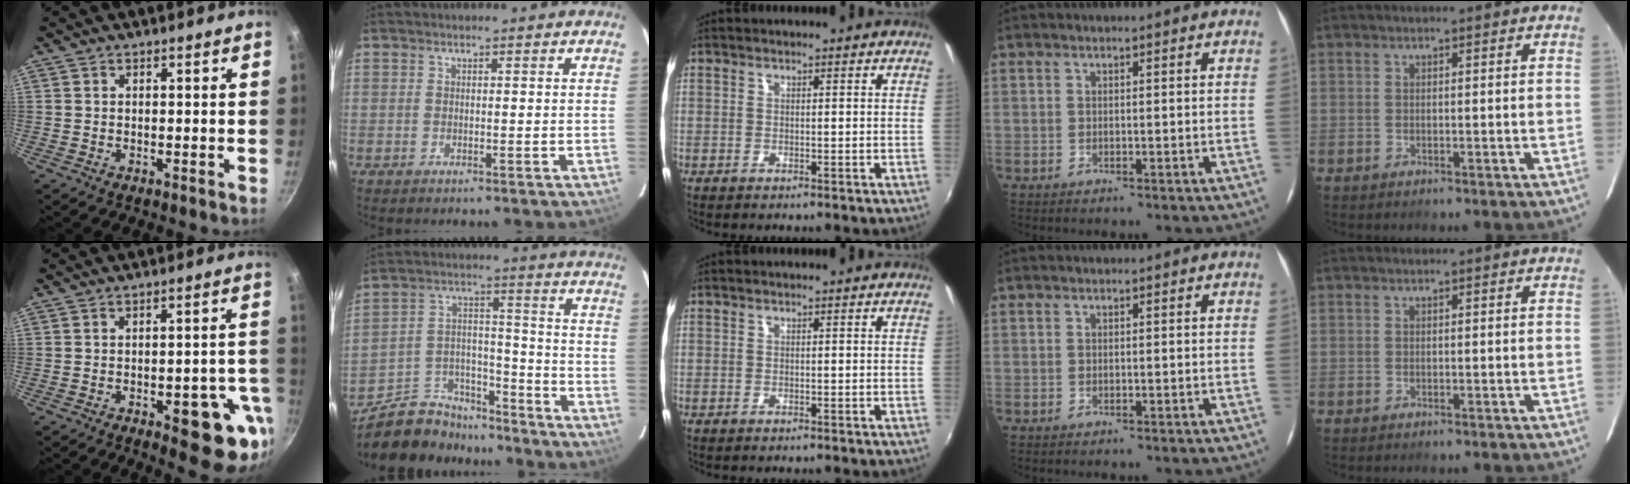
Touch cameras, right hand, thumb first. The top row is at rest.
{"thumb": {"total": 13.4, "force": [-5.4, 5.2, 11.1], "torque": [-0.088, 0.024, -0.065]}, "index": {"total": 14.7, "force": [-12.2, 7.2, 3.7], "torque": [-0.084, 0.051, -0.192]}}